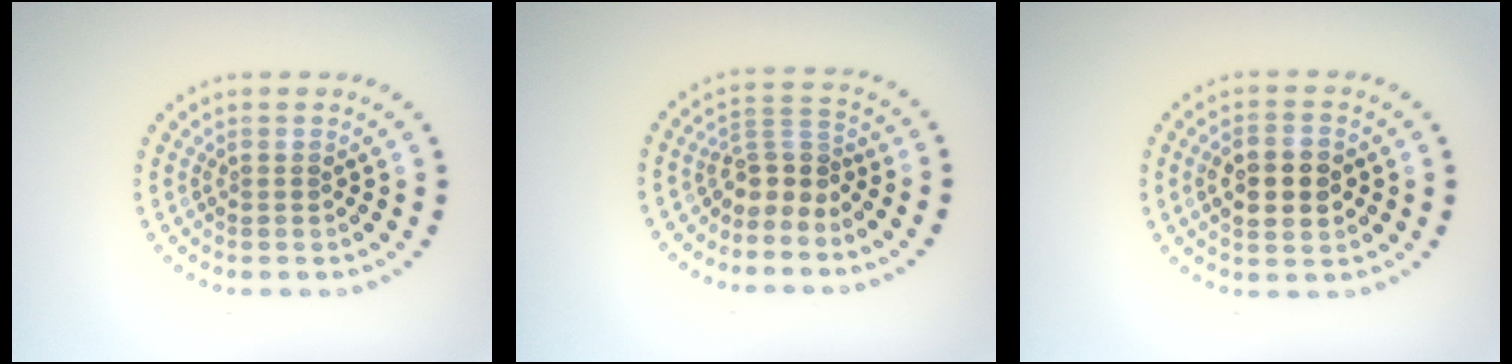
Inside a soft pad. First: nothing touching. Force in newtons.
{"total": 3.0, "press": 2.0, "slide": 2.2}
{"total": 4.6, "press": 4.6, "slide": 0.2}